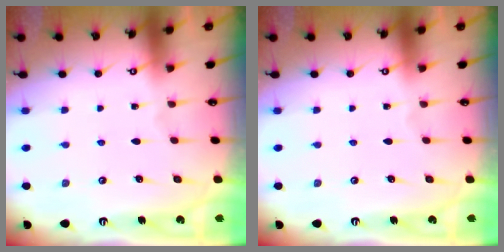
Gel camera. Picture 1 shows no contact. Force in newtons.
{"total": 0.0}